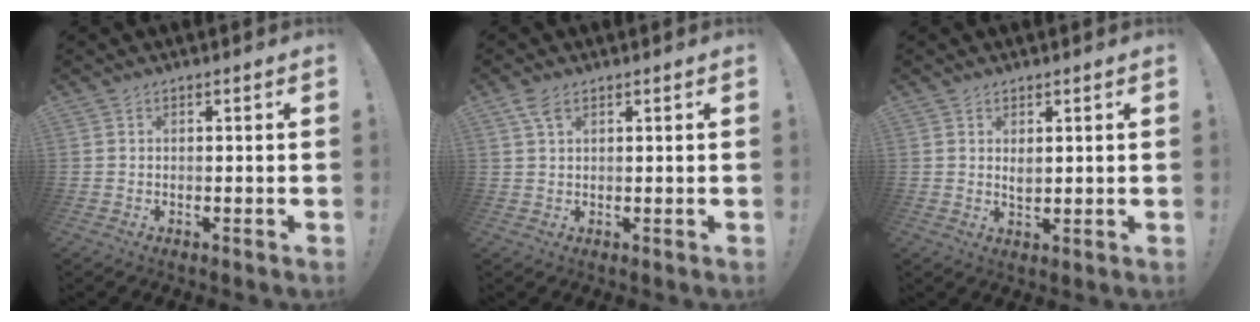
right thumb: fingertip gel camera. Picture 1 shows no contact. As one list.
[{"total": 3.8, "force": [2.0, 1.8, 2.6], "torque": [-0.050, -0.001, 0.037]}, {"total": 2.2, "force": [1.1, 1.3, 1.4], "torque": [-0.015, -0.005, 0.018]}]